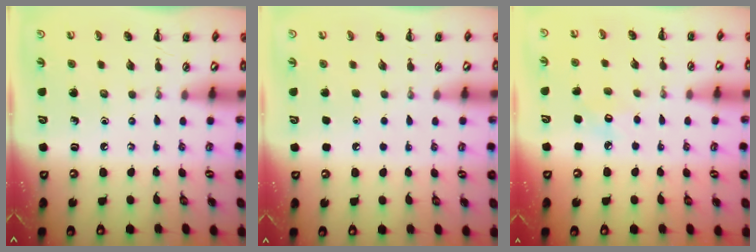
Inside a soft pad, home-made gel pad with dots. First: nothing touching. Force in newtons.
{"total": 1.8, "press": 1.7, "slide": 0.1}
{"total": 6.4, "press": 6.2, "slide": 1.8}